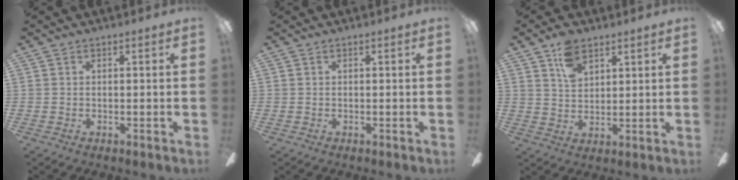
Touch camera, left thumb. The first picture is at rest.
{"total": 0.0}
{"total": 7.3, "force": [4.6, 4.2, 3.8], "torque": [-0.072, -0.007, 0.085]}